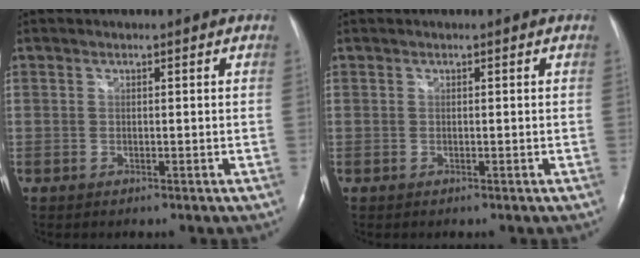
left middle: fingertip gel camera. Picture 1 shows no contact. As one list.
[{"total": 0.0}]